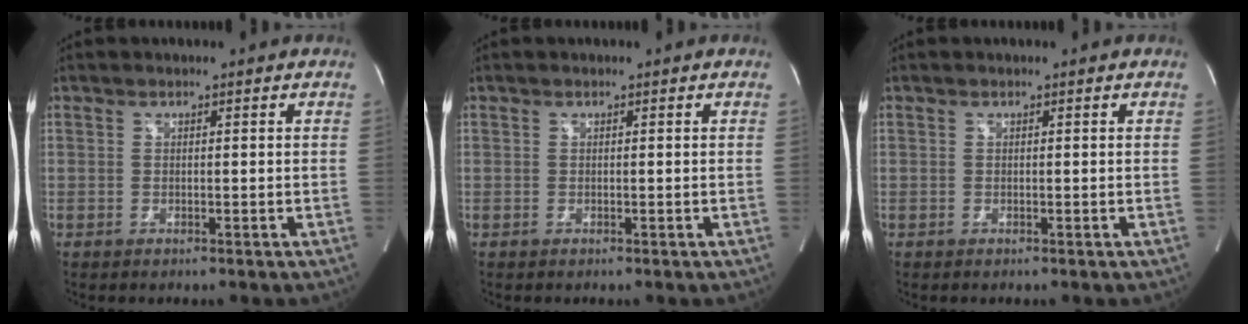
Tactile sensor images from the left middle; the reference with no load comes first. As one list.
[{"total": 0.0}, {"total": 0.0}]